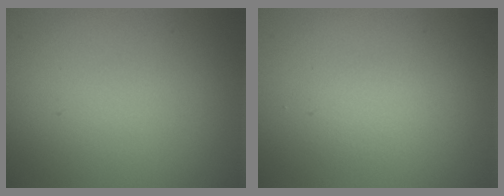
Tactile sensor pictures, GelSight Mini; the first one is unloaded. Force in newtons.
{"total": 1.3, "press": 1.3, "slide": 0.0}